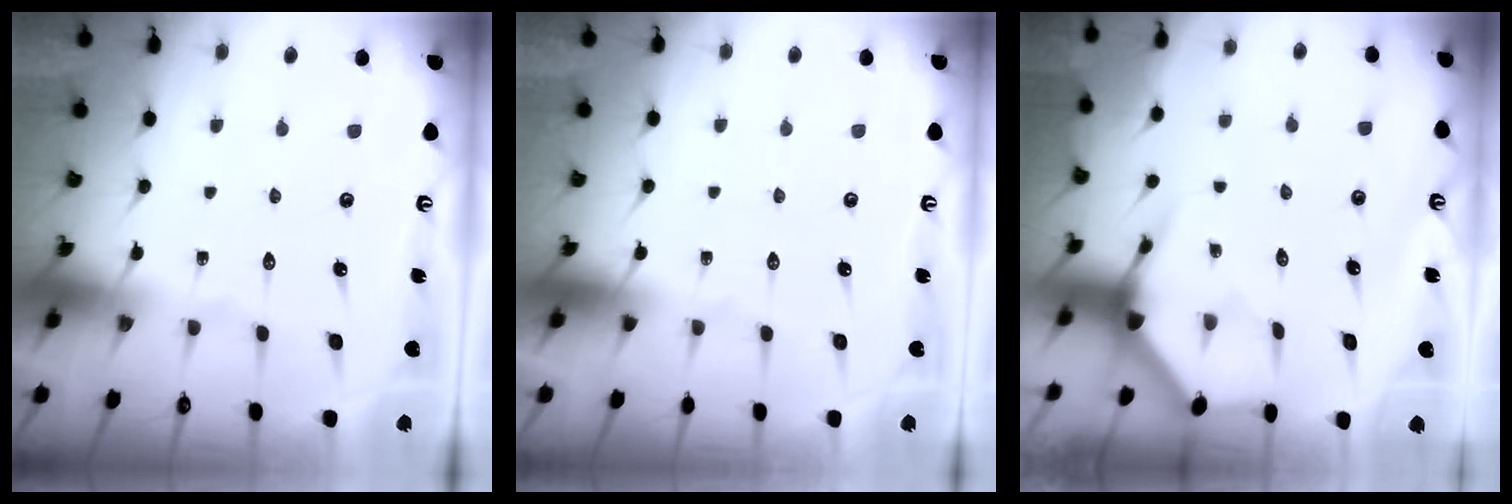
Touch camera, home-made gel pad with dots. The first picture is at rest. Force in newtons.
{"total": 0.0}
{"total": 3.9, "press": 3.9, "slide": 0.3}